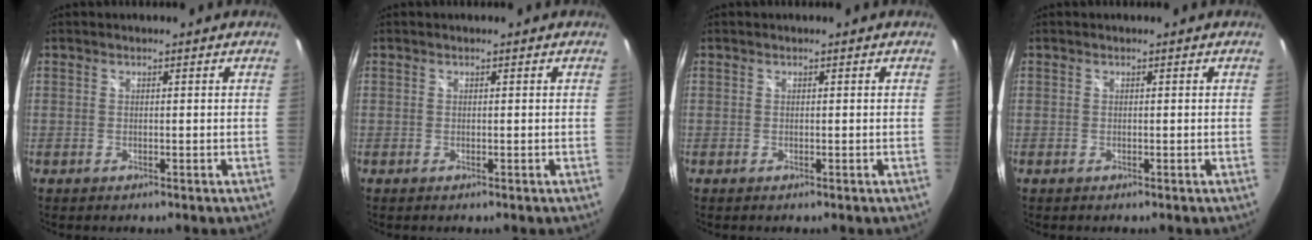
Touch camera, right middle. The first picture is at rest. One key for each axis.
{"total": 0.0}
{"total": 0.0}
{"total": 0.0}